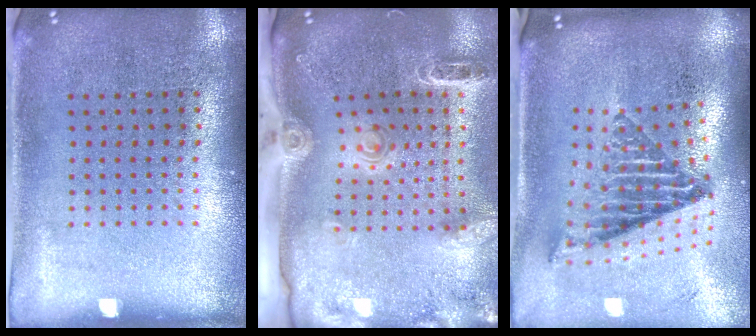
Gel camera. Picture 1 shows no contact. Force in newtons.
{"total": 2.2, "press": 1.8, "slide": 1.2}
{"total": 2.1, "press": 1.4, "slide": 1.5}